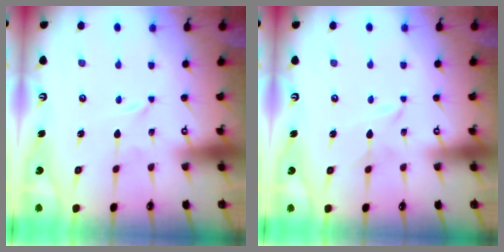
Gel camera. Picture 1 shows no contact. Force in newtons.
{"total": 1.0, "press": 1.0, "slide": 0.2}